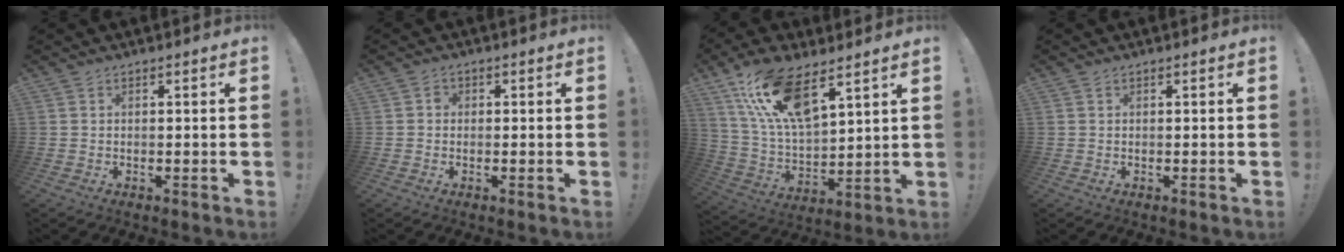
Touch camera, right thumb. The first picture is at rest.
{"total": 1.6, "force": [-0.3, 1.4, 0.7], "torque": [-0.015, 0.008, -0.006]}
{"total": 16.8, "force": [10.8, 6.0, 11.4], "torque": [-0.231, -0.055, 0.193]}
{"total": 0.0}